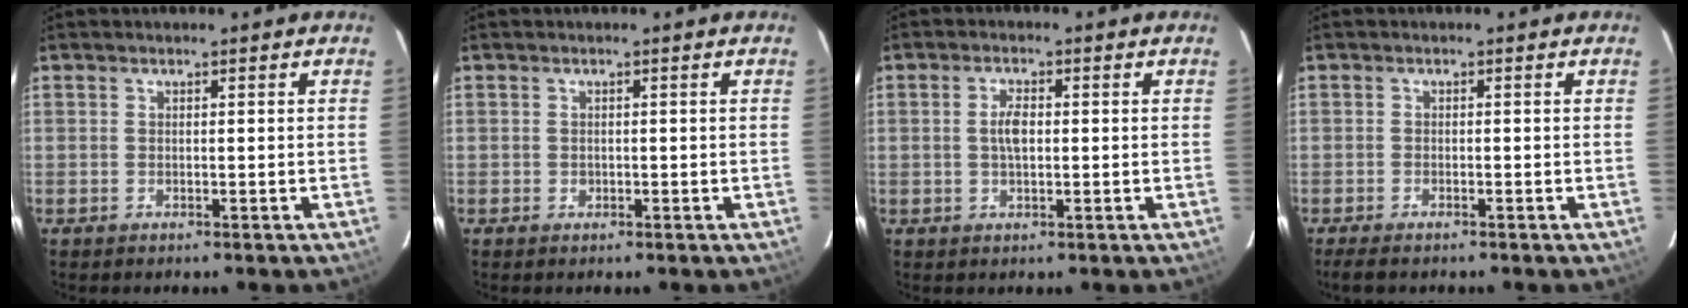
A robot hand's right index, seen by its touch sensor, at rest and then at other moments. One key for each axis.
{"total": 0.8, "fx": -0.1, "fy": 0.8, "fz": 0.2, "tx": 0.001, "ty": 0.000, "tz": -0.001}
{"total": 3.2, "fx": 0.1, "fy": 1.5, "fz": 2.9, "tx": -0.055, "ty": 0.004, "tz": 0.004}
{"total": 3.2, "fx": -2.7, "fy": 0.6, "fz": 1.6, "tx": -0.042, "ty": -0.015, "tz": -0.049}